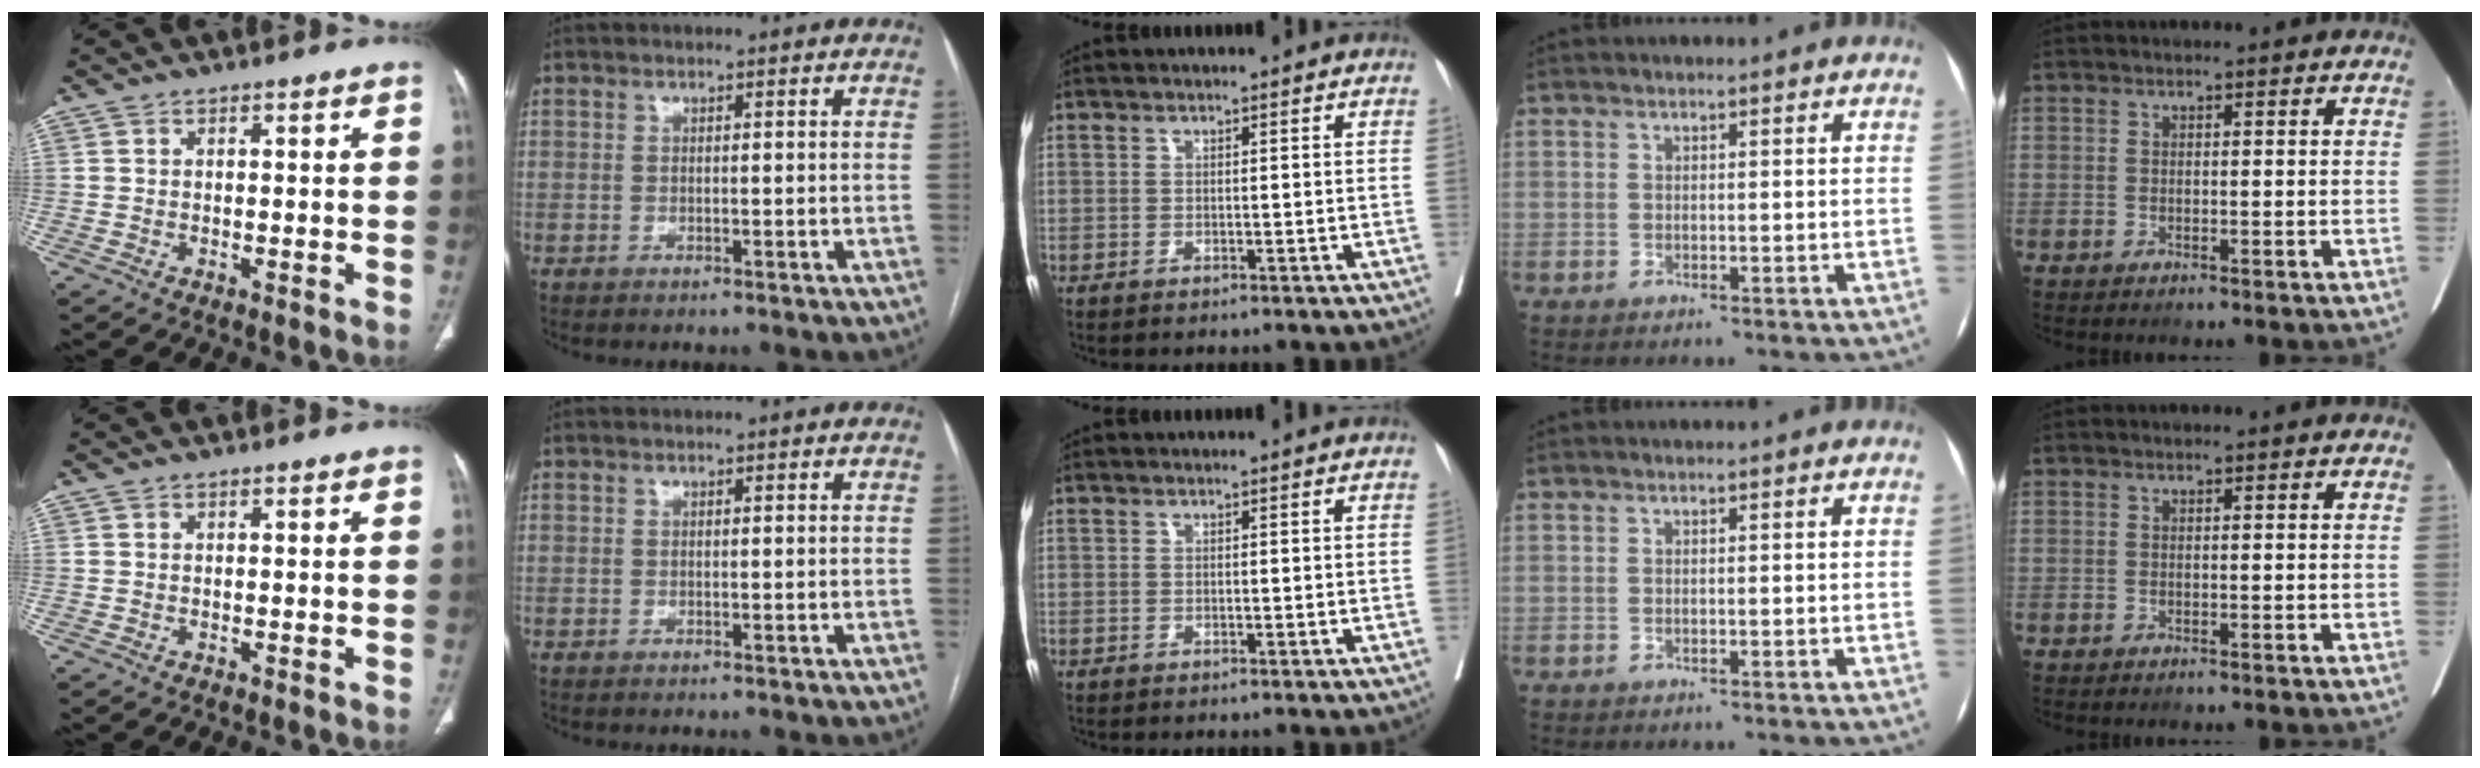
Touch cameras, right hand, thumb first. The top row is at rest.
{}